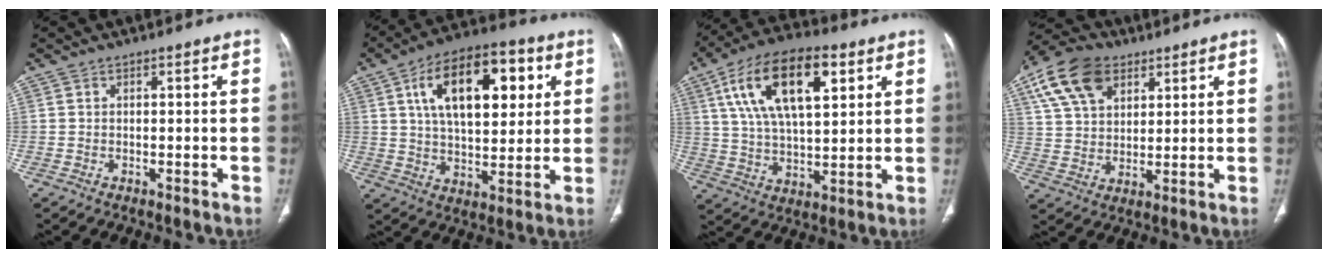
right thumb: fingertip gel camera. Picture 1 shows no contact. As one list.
[{"total": 20.0, "force": [6.5, 10.2, 15.9], "torque": [-0.221, -0.002, 0.103]}, {"total": 19.5, "force": [7.5, 8.9, 15.7], "torque": [-0.265, -0.003, 0.132]}, {"total": 14.1, "force": [6.9, 9.0, 8.4], "torque": [-0.150, -0.006, 0.129]}]